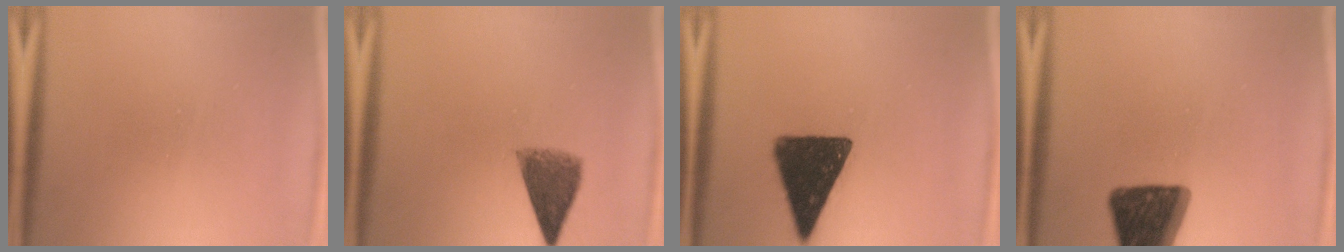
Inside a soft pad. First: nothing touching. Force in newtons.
{"total": 6.7}
{"total": 15.6}
{"total": 14.4}